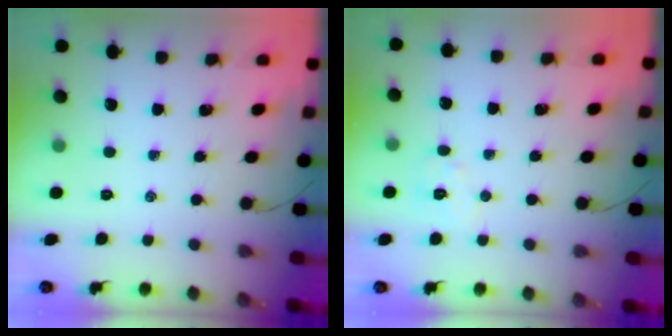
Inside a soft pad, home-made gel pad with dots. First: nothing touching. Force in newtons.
{"total": 4.9, "press": 4.9, "slide": 0.7}